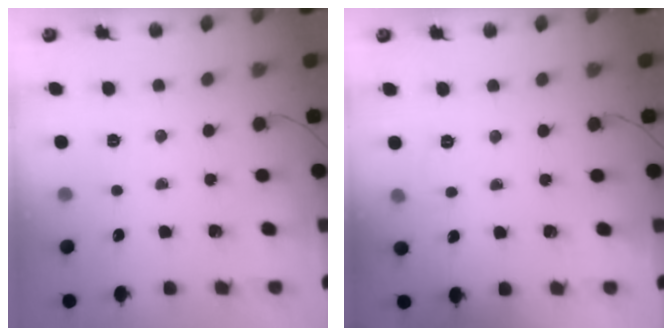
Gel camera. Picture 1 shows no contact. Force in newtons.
{"total": 4.9, "press": 4.7, "slide": 1.2}